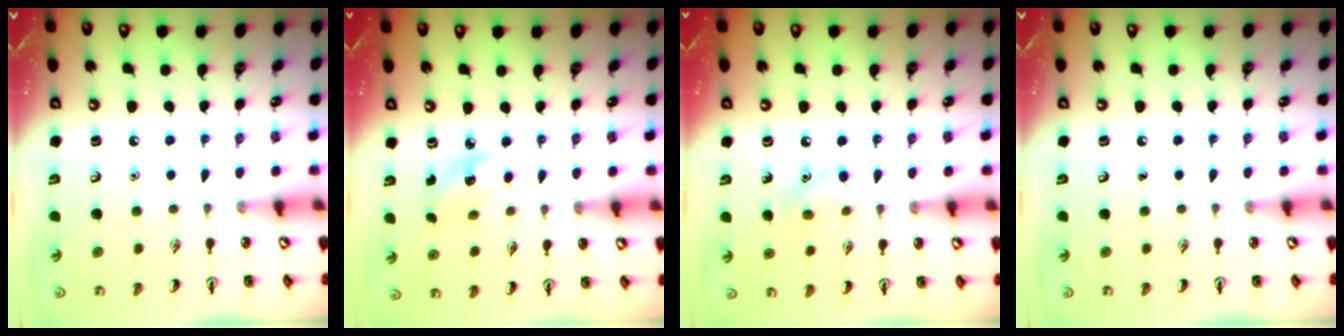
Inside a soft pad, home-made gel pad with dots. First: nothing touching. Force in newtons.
{"total": 2.9, "press": 2.8, "slide": 0.9}
{"total": 5.9, "press": 5.6, "slide": 1.8}
{"total": 0.0}